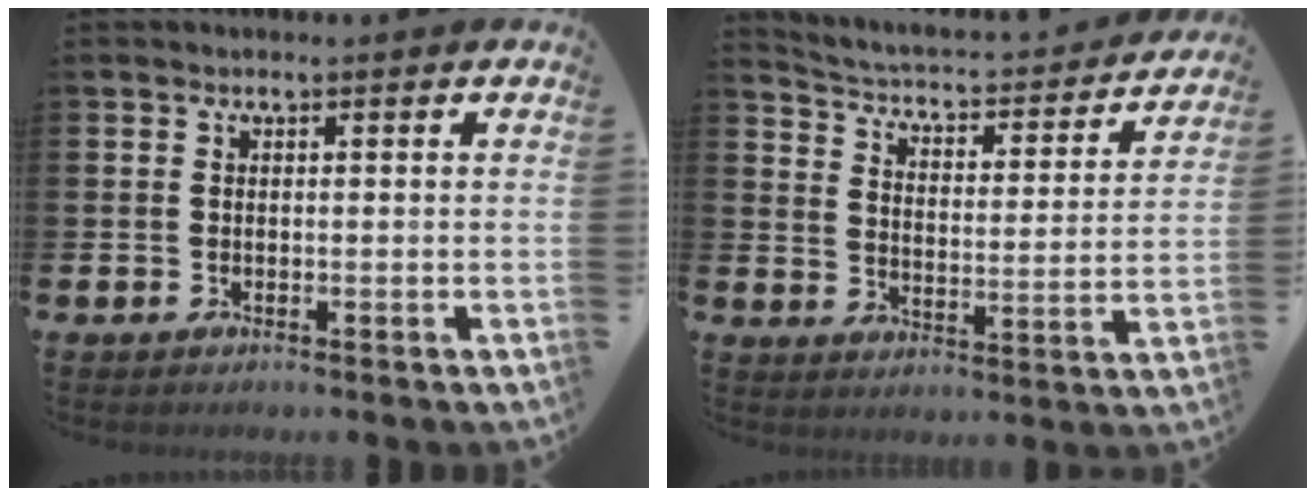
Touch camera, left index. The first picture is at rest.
{"total": 3.7, "force": [3.3, 1.1, 1.1], "torque": [-0.048, -0.034, 0.044]}